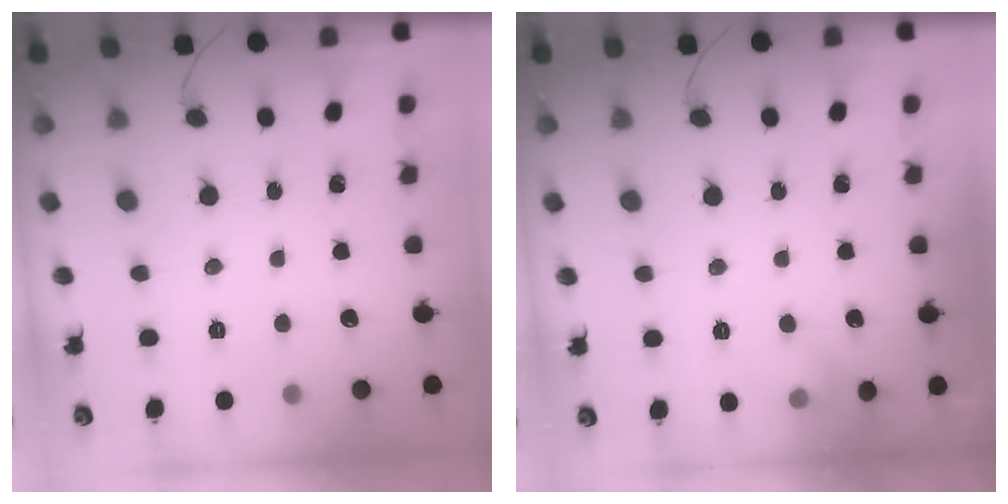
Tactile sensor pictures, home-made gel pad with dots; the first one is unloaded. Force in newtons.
{"total": 9.0, "press": 6.0, "slide": 6.7}